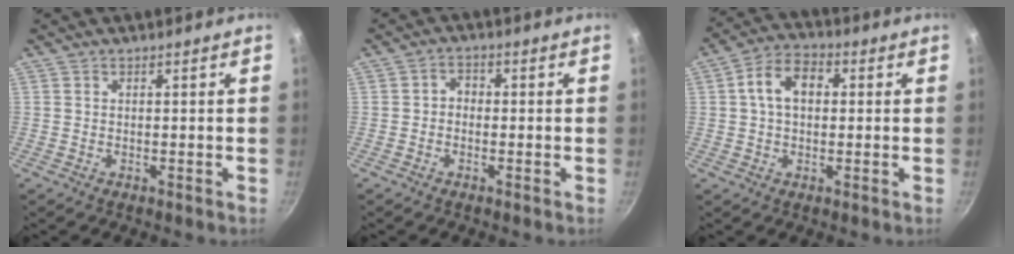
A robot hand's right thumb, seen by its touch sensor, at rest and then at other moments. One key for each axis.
{"total": 2.4, "fx": -0.6, "fy": 1.9, "fz": 1.3, "tx": -0.013, "ty": 0.013, "tz": -0.015}
{"total": 8.5, "fx": 1.2, "fy": 5.8, "fz": 6.1, "tx": -0.086, "ty": 0.024, "tz": 0.008}